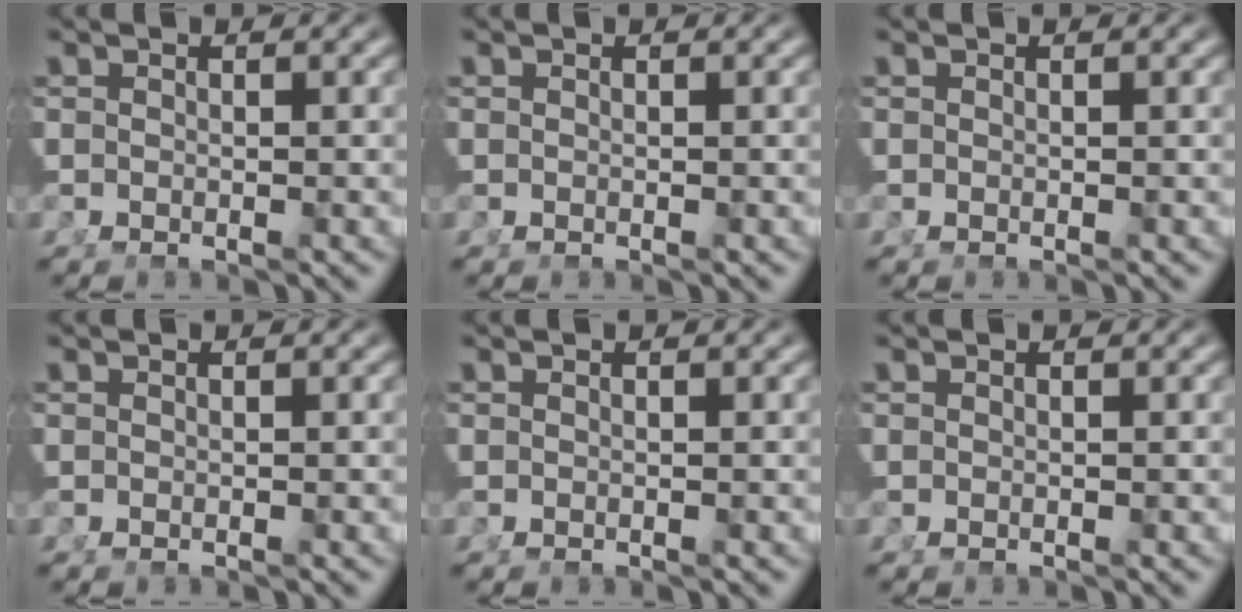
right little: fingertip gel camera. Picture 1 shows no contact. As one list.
[{"total": 0.0}, {"total": 0.0}, {"total": 0.0}, {"total": 0.0}, {"total": 0.0}]